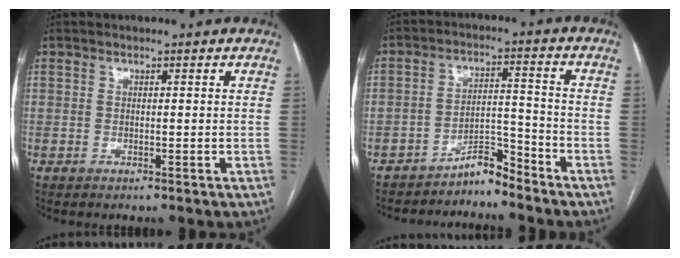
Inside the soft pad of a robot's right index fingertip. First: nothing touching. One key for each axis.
{"total": 4.3, "fx": -4.2, "fy": 0.8, "fz": 0.8, "tx": -0.001, "ty": 0.012, "tz": -0.073}